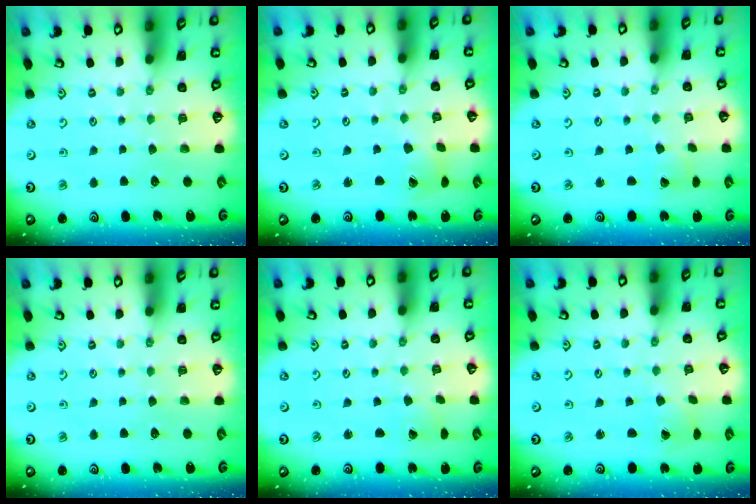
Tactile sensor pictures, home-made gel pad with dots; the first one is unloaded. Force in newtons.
{"total": 2.1, "press": 2.0, "slide": 0.3}
{"total": 2.3, "press": 2.3, "slide": 0.2}
{"total": 0.0}
{"total": 1.9, "press": 1.9, "slide": 0.2}
{"total": 1.1, "press": 1.0, "slide": 0.4}